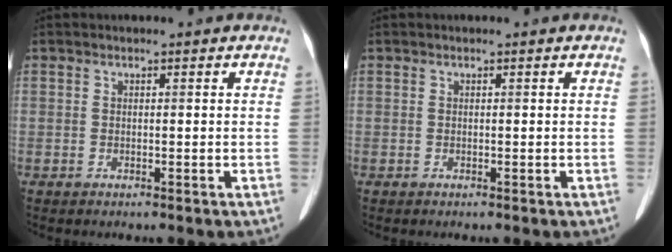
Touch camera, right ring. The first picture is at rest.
{"total": 0.0}